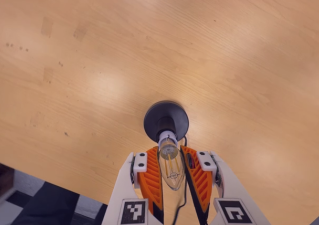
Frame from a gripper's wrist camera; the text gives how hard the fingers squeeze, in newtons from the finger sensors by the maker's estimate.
{"total": 12.6, "left": 12.2, "right": 13.0}